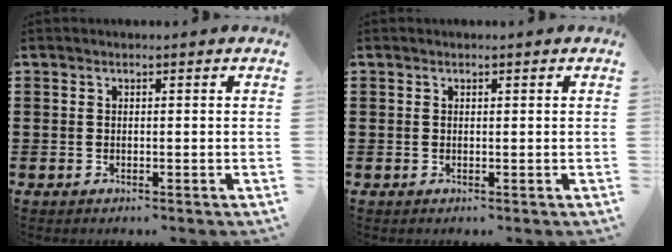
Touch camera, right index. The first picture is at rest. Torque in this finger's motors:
{"motor_torque": [-0.13, -0.09, 0.00, -0.01]}